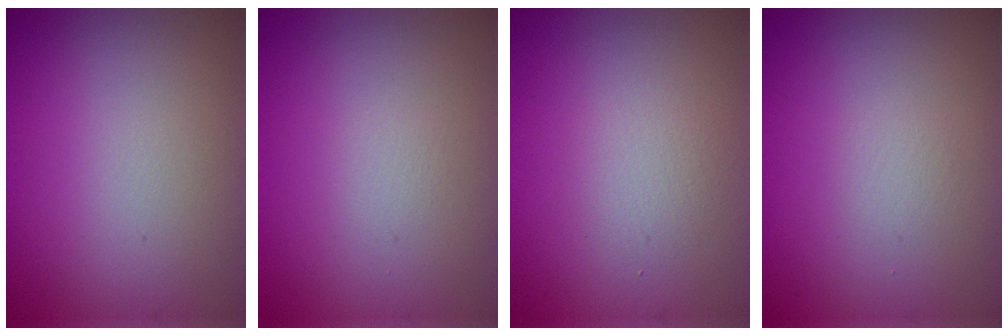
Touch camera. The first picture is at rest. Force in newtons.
{"total": 0.5, "press": 0.5, "slide": 0.0}
{"total": 1.4, "press": 1.4, "slide": 0.0}
{"total": 0.0}